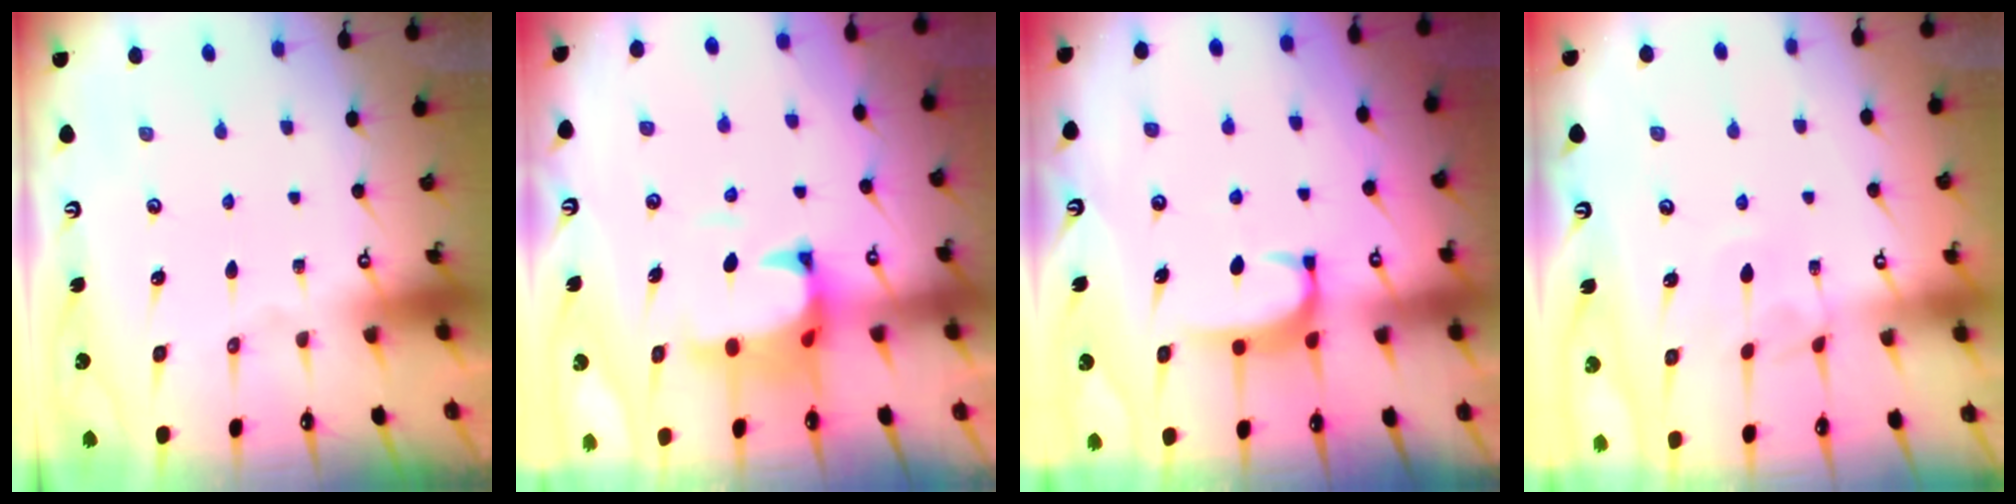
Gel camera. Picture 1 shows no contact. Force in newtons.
{"total": 2.6, "press": 2.4, "slide": 1.1}
{"total": 1.7, "press": 1.6, "slide": 0.5}
{"total": 1.2, "press": 1.2, "slide": 0.4}